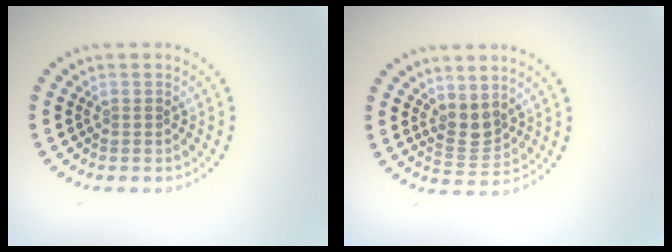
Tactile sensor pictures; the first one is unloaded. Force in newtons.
{"total": 2.3, "press": 1.9, "slide": 1.3}